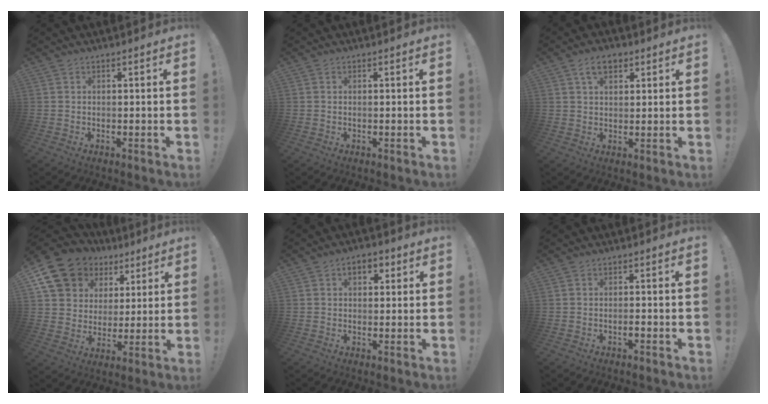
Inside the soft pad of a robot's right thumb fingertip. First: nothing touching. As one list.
[{"total": 0.0}, {"total": 6.0, "force": [3.1, 3.5, 3.8], "torque": [-0.066, 0.001, 0.056]}, {"total": 13.9, "force": [7.6, 10.7, 4.8], "torque": [-0.083, -0.048, 0.159]}, {"total": 4.4, "force": [1.3, 3.0, 2.9], "torque": [-0.035, 0.006, 0.018]}, {"total": 1.3, "force": [-0.8, 0.2, 0.9], "torque": [-0.020, -0.001, -0.013]}]